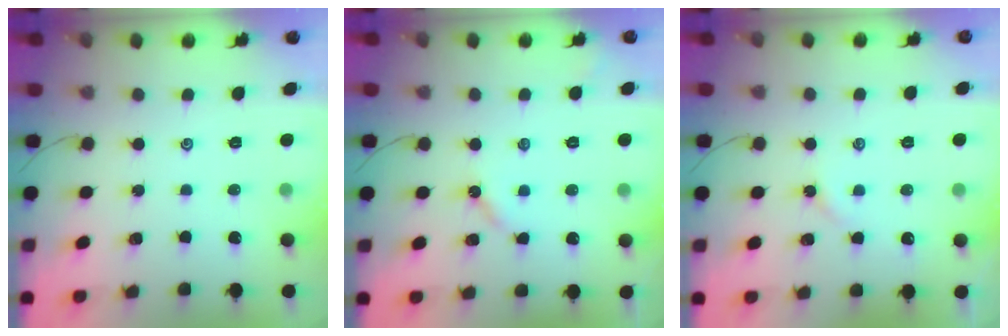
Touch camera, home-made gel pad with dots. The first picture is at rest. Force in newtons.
{"total": 3.6, "press": 3.6, "slide": 0.3}
{"total": 3.0, "press": 2.9, "slide": 0.6}